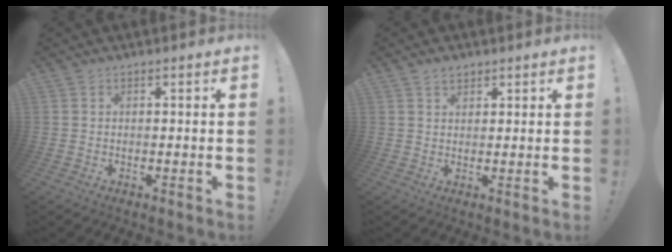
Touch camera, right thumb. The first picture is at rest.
{"total": 2.7, "force": [2.0, 1.6, 1.0], "torque": [-0.010, -0.007, 0.035]}